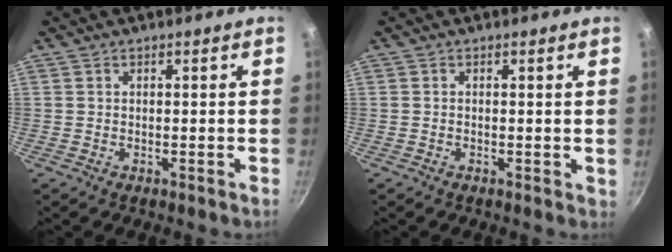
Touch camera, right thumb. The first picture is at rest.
{"total": 0.7, "force": [0.0, 0.5, 0.4], "torque": [-0.002, 0.001, -0.002]}